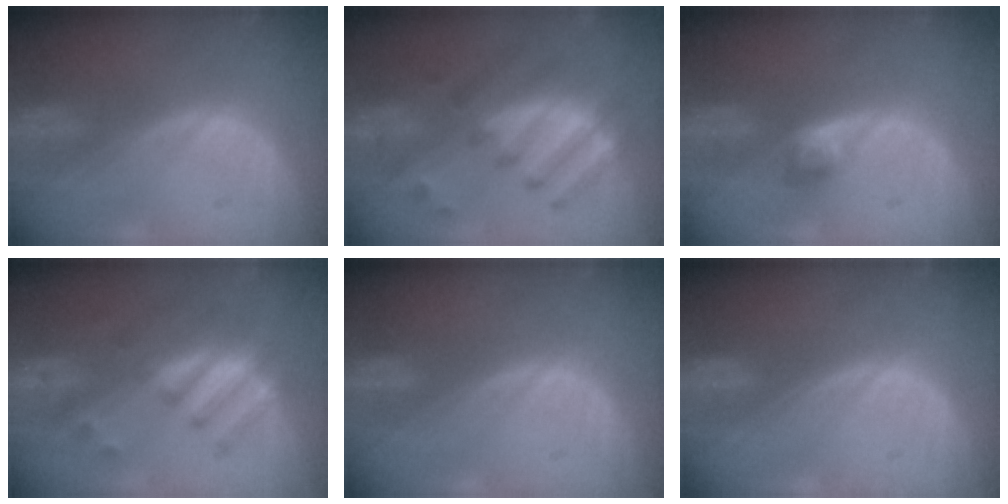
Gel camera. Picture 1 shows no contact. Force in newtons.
{"total": 8.3, "press": 8.3, "slide": 0.7}
{"total": 2.4, "press": 2.3, "slide": 0.9}
{"total": 7.8, "press": 6.9, "slide": 3.6}
{"total": 0.0}
{"total": 0.0}